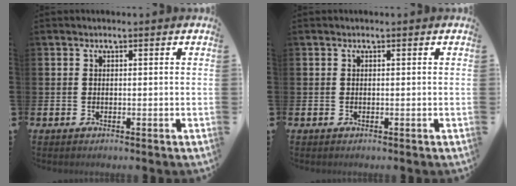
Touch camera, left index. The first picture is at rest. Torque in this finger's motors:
{"motor_torque": [0.00, -0.01, 0.00, 0.00]}